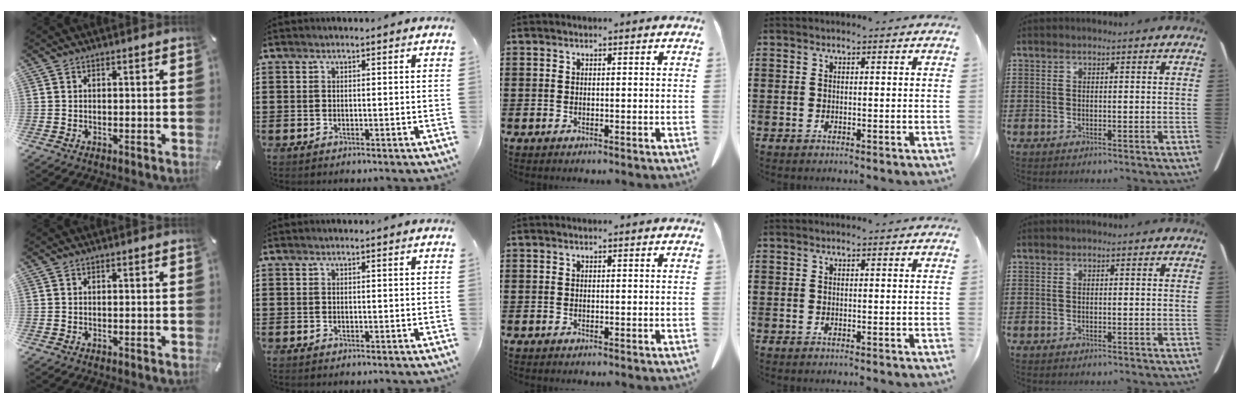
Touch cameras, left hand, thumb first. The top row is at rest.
{}